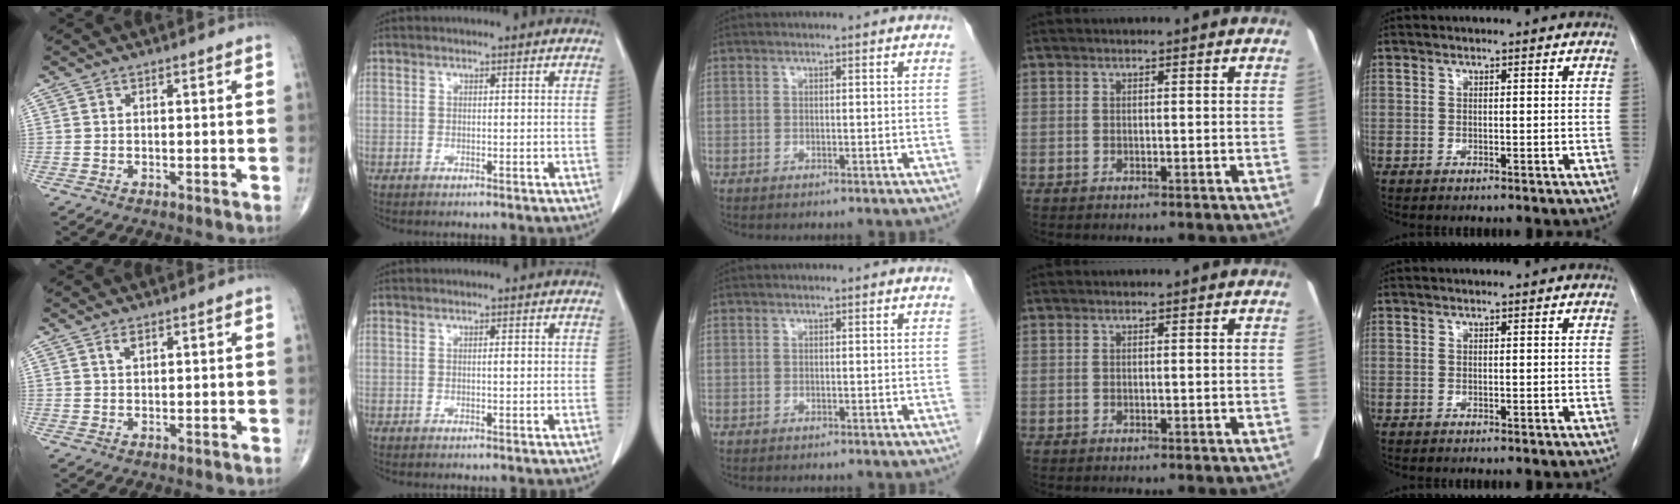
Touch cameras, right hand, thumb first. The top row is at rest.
{"thumb": {"total": 1.5, "force": [0.9, 0.7, 0.9], "torque": [-0.013, -0.001, 0.018]}, "index": {"total": 1.0, "force": [0.0, 0.2, 1.0], "torque": [-0.014, 0.001, 0.000]}}